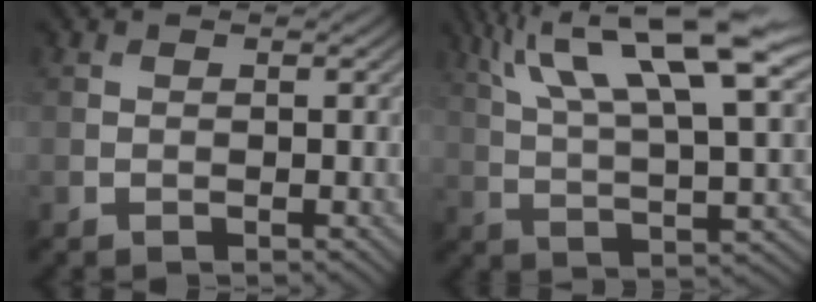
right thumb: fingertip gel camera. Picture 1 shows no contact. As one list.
[{"total": 17.6, "force": [9.2, 5.6, 13.9], "torque": [-0.242, 0.032, 0.156]}]